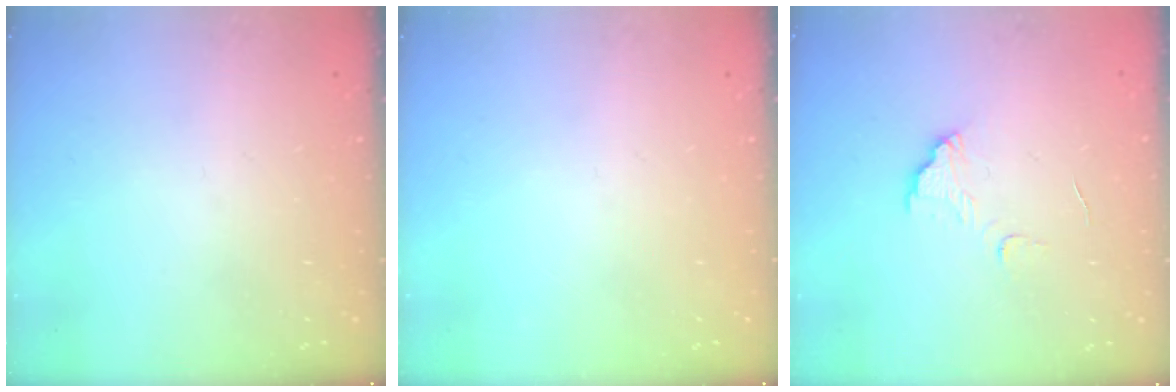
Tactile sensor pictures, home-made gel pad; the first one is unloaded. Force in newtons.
{"total": 0.0}
{"total": 7.9, "press": 7.9, "slide": 0.6}